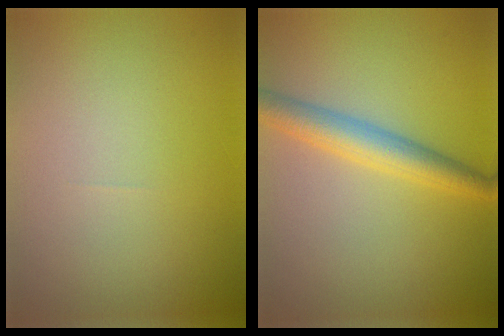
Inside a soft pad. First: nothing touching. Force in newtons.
{"total": 3.9, "press": 3.9, "slide": 0.1}